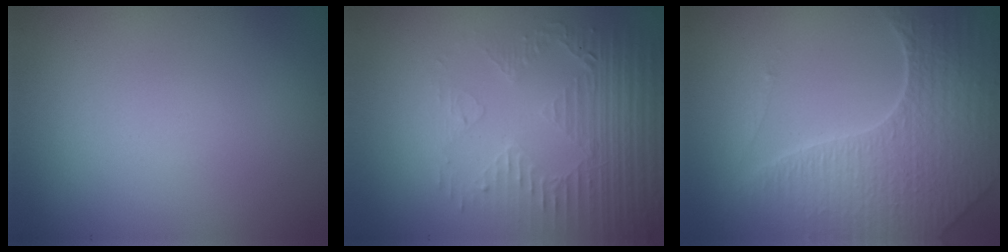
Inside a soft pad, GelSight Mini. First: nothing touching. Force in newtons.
{"total": 4.2, "press": 3.2, "slide": 2.6}
{"total": 7.1, "press": 5.2, "slide": 4.8}